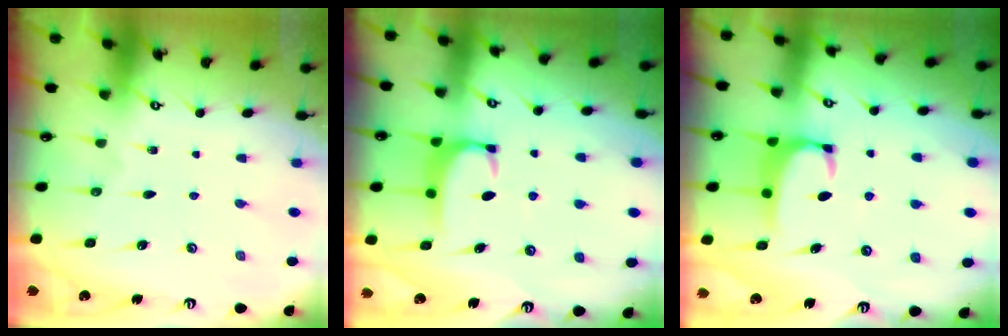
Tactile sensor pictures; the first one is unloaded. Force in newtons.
{"total": 1.8, "press": 1.7, "slide": 0.6}
{"total": 1.9, "press": 1.9, "slide": 0.3}